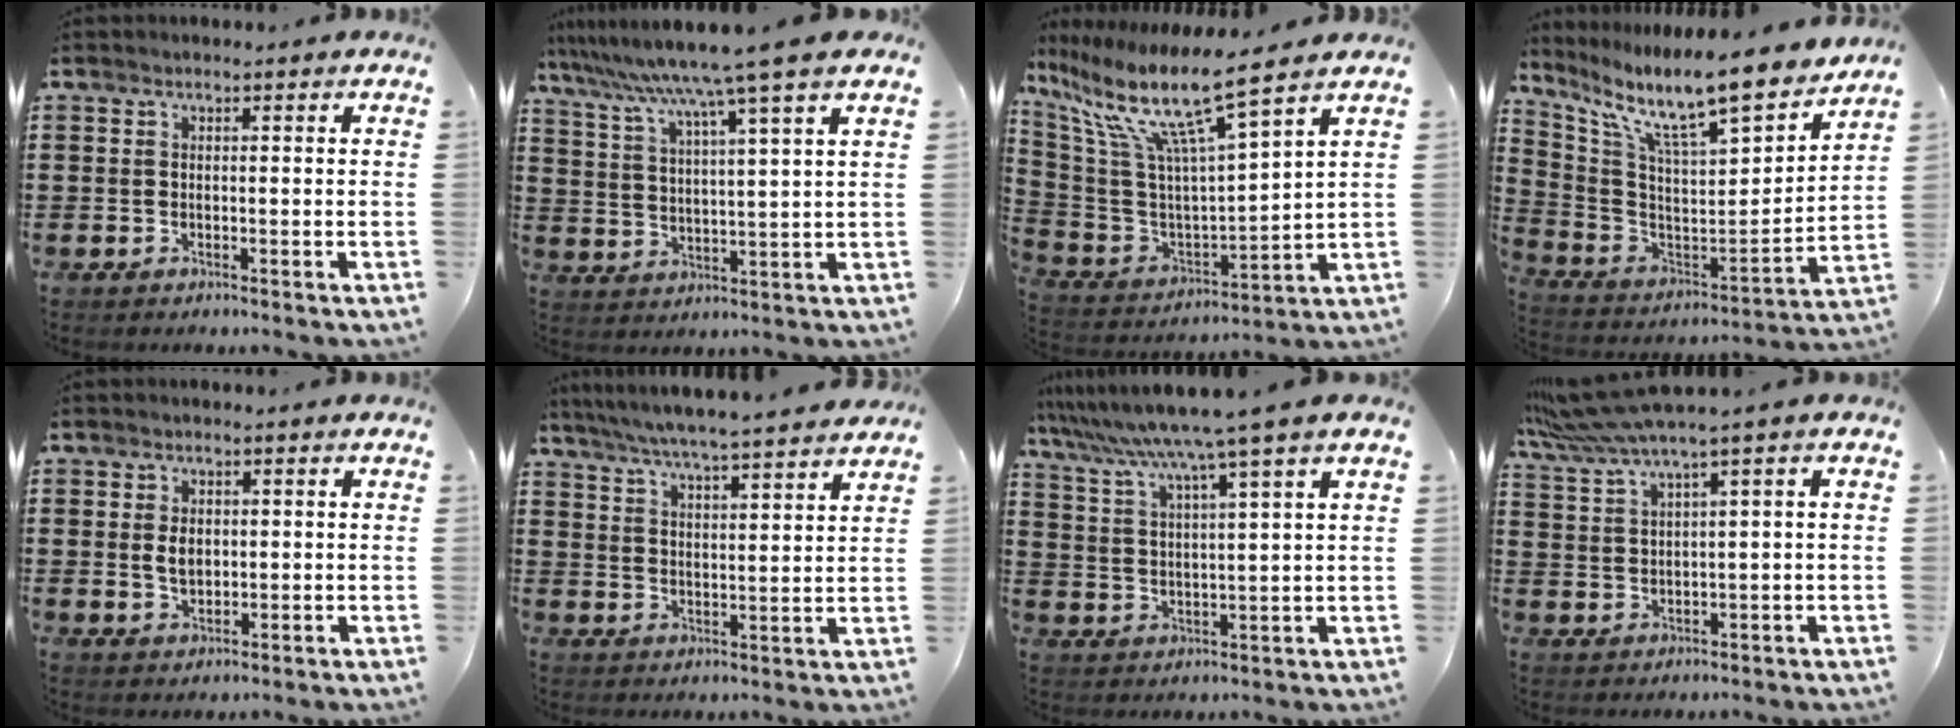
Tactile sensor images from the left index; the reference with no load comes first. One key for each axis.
{"total": 8.7, "fx": 7.1, "fy": -1.8, "fz": 4.7, "tx": -0.121, "ty": -0.045, "tz": 0.111}
{"total": 12.0, "fx": 7.9, "fy": 0.7, "fz": 9.0, "tx": -0.206, "ty": -0.054, "tz": 0.123}
{"total": 10.9, "fx": 9.3, "fy": 0.5, "fz": 5.6, "tx": -0.133, "ty": -0.084, "tz": 0.146}
{"total": 3.0, "fx": 0.2, "fy": 2.0, "fz": 2.3, "tx": -0.040, "ty": 0.003, "tz": 0.001}
{"total": 5.3, "fx": 4.9, "fy": -0.7, "fz": 1.8, "tx": -0.054, "ty": -0.032, "tz": 0.084}
{"total": 7.1, "fx": 5.6, "fy": -1.5, "fz": 4.1, "tx": -0.102, "ty": -0.039, "tz": 0.089}
{"total": 4.6, "fx": 2.4, "fy": -0.3, "fz": 3.9, "tx": -0.088, "ty": -0.016, "tz": 0.037}